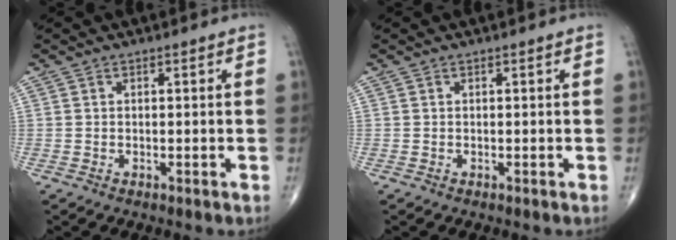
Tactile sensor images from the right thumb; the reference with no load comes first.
{"total": 0.0}